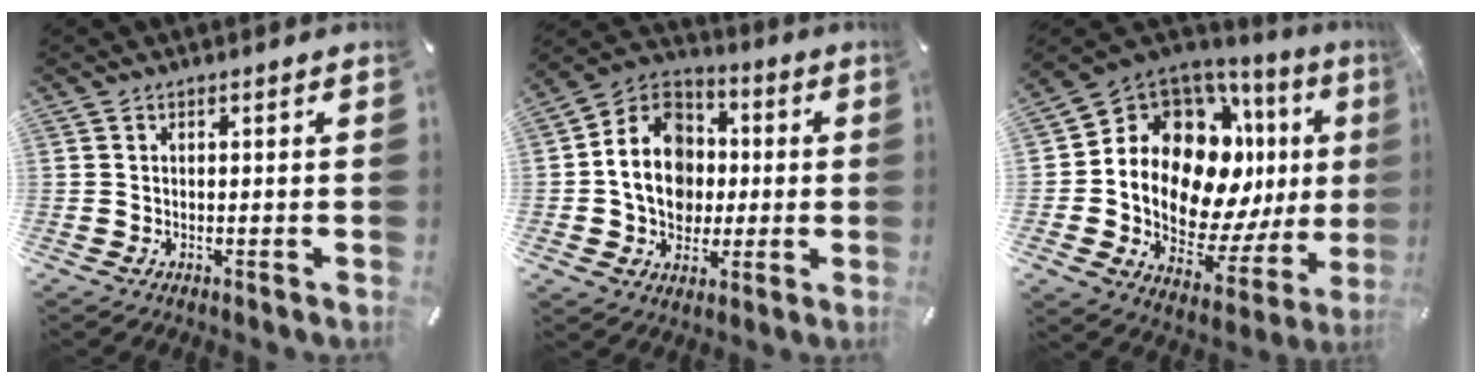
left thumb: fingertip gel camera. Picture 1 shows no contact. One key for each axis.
{"total": 13.5, "fx": -1.3, "fy": 11.9, "fz": 6.3, "tx": -0.137, "ty": 0.017, "tz": -0.025}
{"total": 17.3, "fx": 4.5, "fy": 11.5, "fz": 12.1, "tx": -0.217, "ty": -0.074, "tz": 0.080}